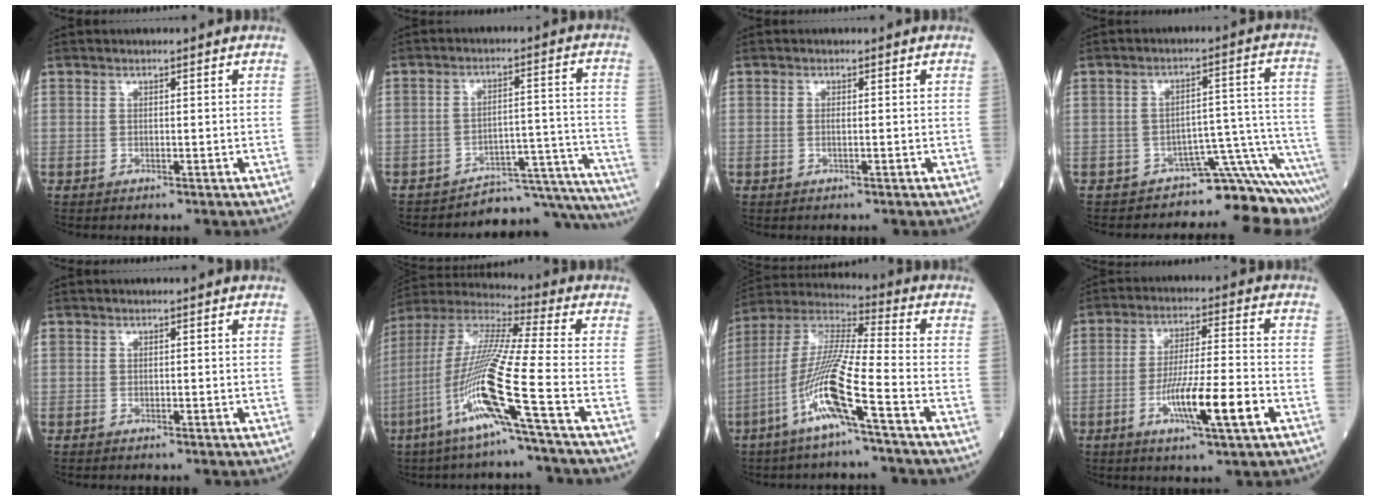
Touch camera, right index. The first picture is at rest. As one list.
[{"total": 12.6, "force": [-12.4, 1.6, -1.0], "torque": [0.041, 0.055, -0.161]}, {"total": 0.6, "force": [0.0, 0.1, 0.6], "torque": [-0.014, 0.001, 0.002]}, {"total": 8.4, "force": [-8.1, 0.3, 2.1], "torque": [0.011, 0.072, -0.107]}, {"total": 0.5, "force": [-0.3, 0.4, 0.2], "torque": [-0.008, 0.000, -0.008]}, {"total": 16.8, "force": [-6.5, -1.5, 15.4], "torque": [-0.319, -0.018, -0.132]}, {"total": 13.2, "force": [-5.7, -0.1, 11.9], "torque": [-0.250, -0.006, -0.116]}, {"total": 10.7, "force": [-4.0, 0.4, 9.9], "torque": [-0.177, -0.008, -0.068]}]